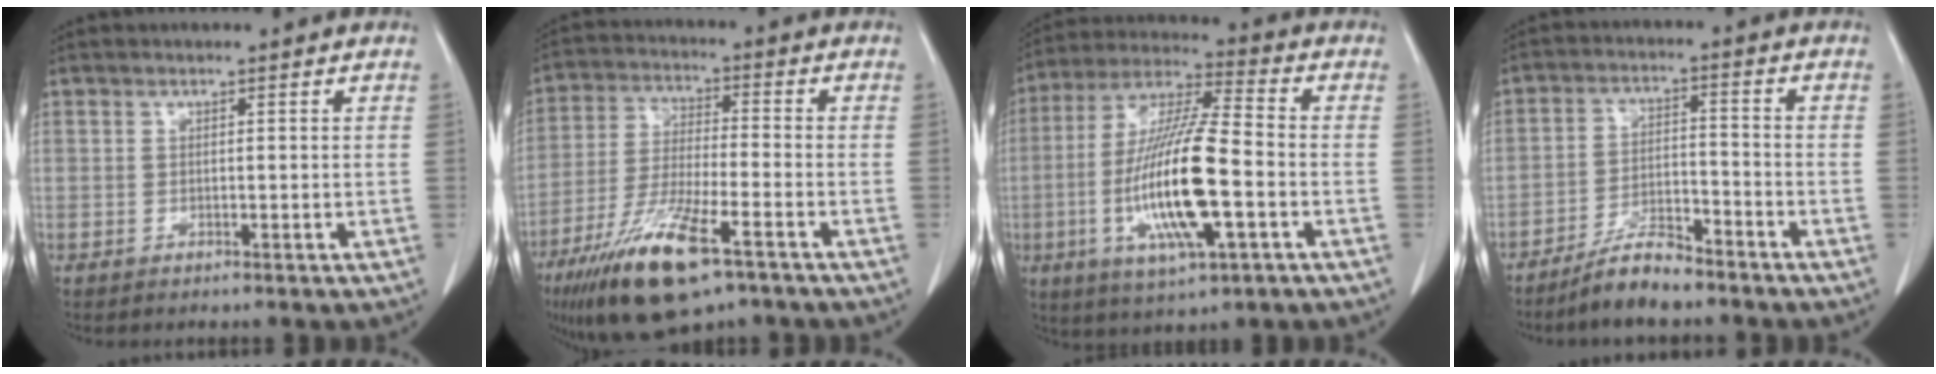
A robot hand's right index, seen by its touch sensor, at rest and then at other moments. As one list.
[{"total": 14.8, "force": [-8.9, 3.0, 11.4], "torque": [-0.231, -0.032, -0.157]}, {"total": 17.2, "force": [-4.0, 2.4, 16.6], "torque": [-0.337, -0.012, -0.070]}, {"total": 6.8, "force": [-5.8, 1.4, 3.1], "torque": [-0.060, -0.008, -0.108]}]